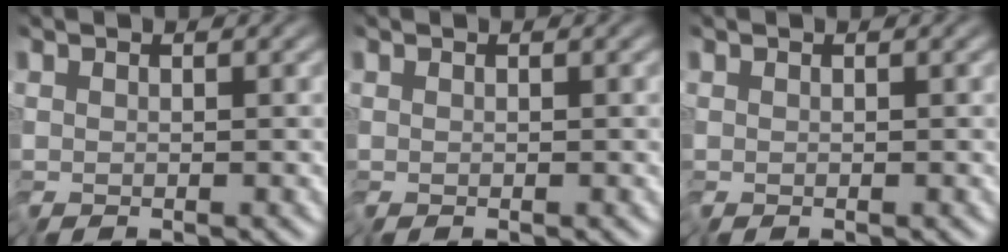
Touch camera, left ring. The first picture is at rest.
{"total": 0.0}
{"total": 0.0}